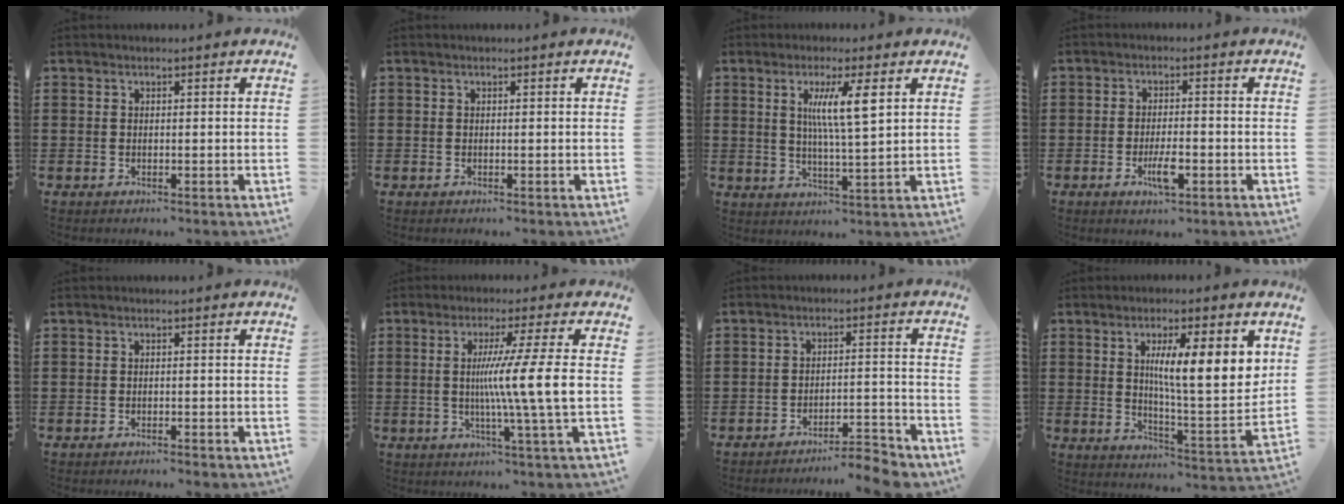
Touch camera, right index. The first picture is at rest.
{"total": 0.0}
{"total": 6.7, "force": [2.2, 0.6, 6.4], "torque": [-0.129, 0.002, 0.031]}
{"total": 4.6, "force": [-1.8, 1.5, 4.0], "torque": [-0.087, -0.003, -0.036]}
{"total": 1.0, "force": [-0.9, 0.0, 0.3], "torque": [-0.009, -0.001, -0.018]}
{"total": 10.0, "force": [-0.3, -1.1, 9.9], "torque": [-0.177, -0.012, -0.012]}
{"total": 4.9, "force": [-4.6, 0.0, 1.7], "torque": [-0.030, -0.008, -0.093]}
{"total": 10.8, "force": [3.6, 2.5, 9.9], "torque": [-0.162, -0.010, 0.052]}